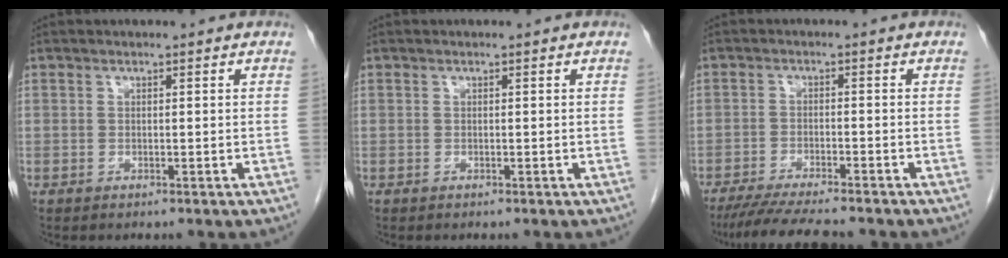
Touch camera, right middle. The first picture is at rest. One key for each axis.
{"total": 0.0}
{"total": 9.4, "fx": -8.2, "fy": 0.5, "fz": 4.6, "tx": -0.071, "ty": -0.025, "tz": -0.131}